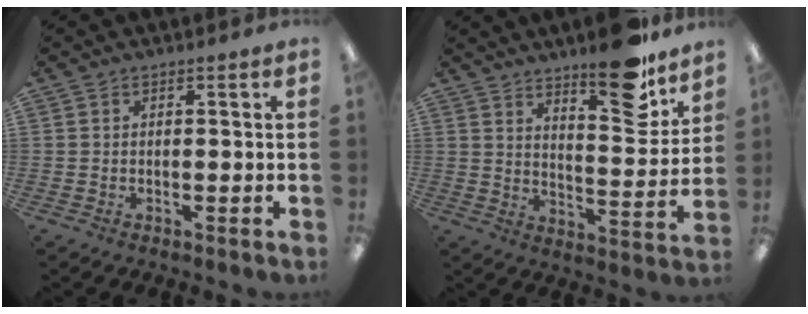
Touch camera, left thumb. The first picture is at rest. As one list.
[{"total": 15.4, "force": [12.2, 4.5, 8.2], "torque": [-0.093, -0.095, 0.199]}]